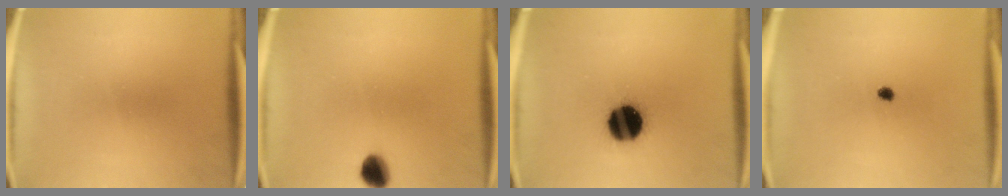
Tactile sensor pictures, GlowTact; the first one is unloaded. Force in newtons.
{"total": 4.7}
{"total": 15.3}
{"total": 1.2}